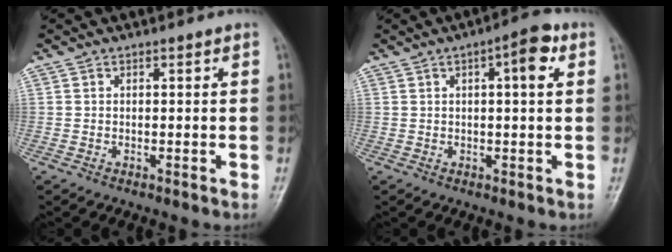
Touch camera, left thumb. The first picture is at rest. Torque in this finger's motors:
{"motor_torque": [-0.15, 0.33, 0.09, 0.45, 0.14]}